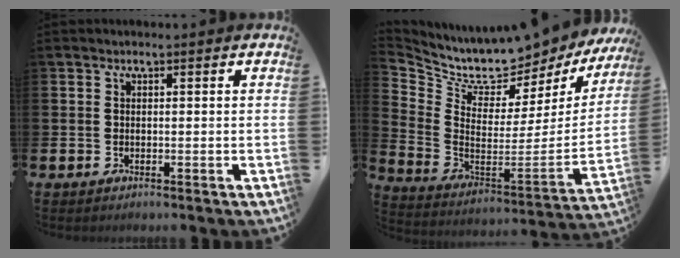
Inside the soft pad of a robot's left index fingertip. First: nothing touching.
{"total": 7.3, "force": [6.8, 2.1, 1.5], "torque": [-0.067, -0.071, 0.108]}